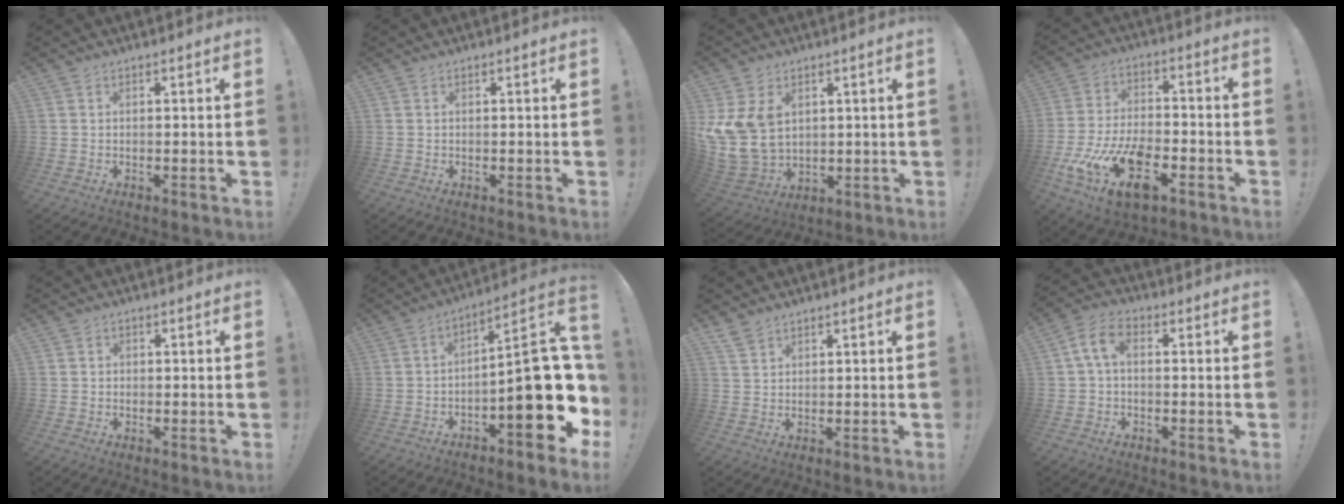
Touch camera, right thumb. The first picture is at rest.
{"total": 0.0}
{"total": 13.1, "force": [4.4, 9.9, 7.3], "torque": [-0.167, -0.027, 0.094]}
{"total": 17.8, "force": [-8.1, 9.6, 12.6], "torque": [-0.233, 0.036, -0.135]}
{"total": 0.9, "force": [-0.3, 0.9, 0.2], "torque": [-0.004, 0.003, -0.005]}
{"total": 20.8, "force": [-4.2, 7.6, 18.9], "torque": [-0.250, 0.018, -0.055]}
{"total": 3.0, "force": [2.4, 1.3, 1.1], "torque": [-0.017, -0.015, 0.046]}
{"total": 6.6, "force": [0.7, 3.9, 5.2], "torque": [-0.116, 0.011, 0.017]}